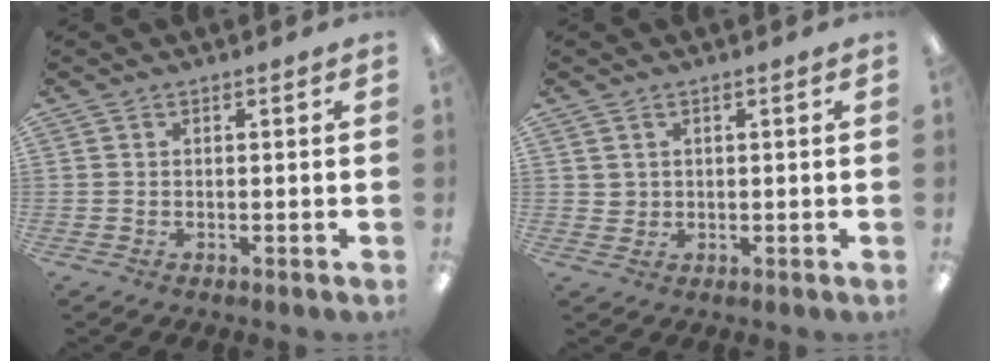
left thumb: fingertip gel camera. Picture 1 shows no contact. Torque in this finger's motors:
{"motor_torque": [-0.25, 0.09, 0.06, -0.32, 0.00]}